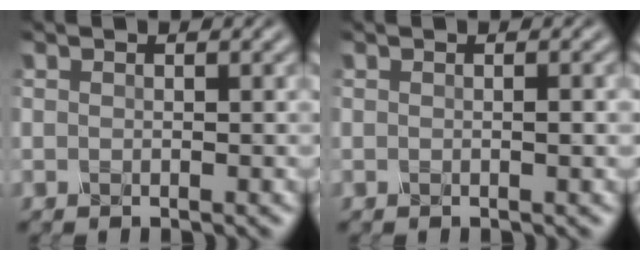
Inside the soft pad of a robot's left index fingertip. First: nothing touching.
{"total": 0.8, "force": [-0.1, 0.1, 0.8], "torque": [-0.012, 0.001, -0.003]}